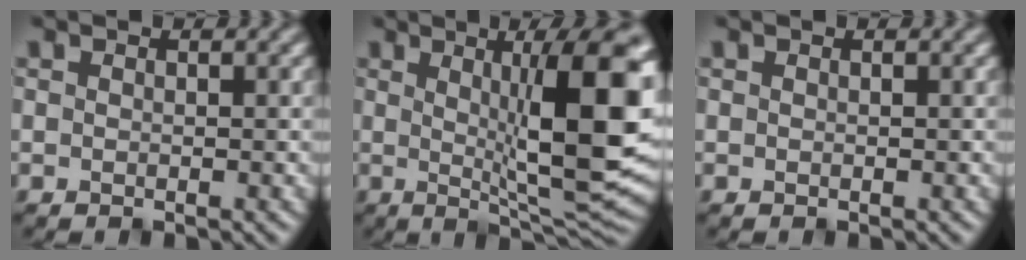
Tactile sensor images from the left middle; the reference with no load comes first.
{"total": 13.0, "force": [2.0, 2.8, 12.5], "torque": [-0.162, -0.008, 0.036]}
{"total": 0.0}